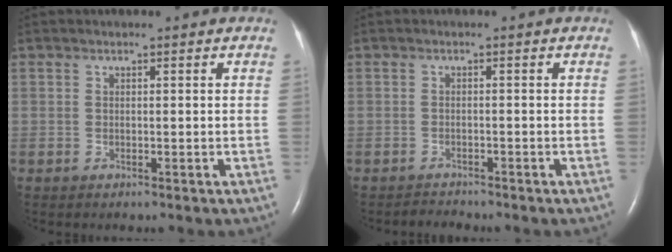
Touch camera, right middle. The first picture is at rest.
{"total": 1.3, "force": [-1.3, 0.0, -0.3], "torque": [0.000, -0.009, -0.020]}